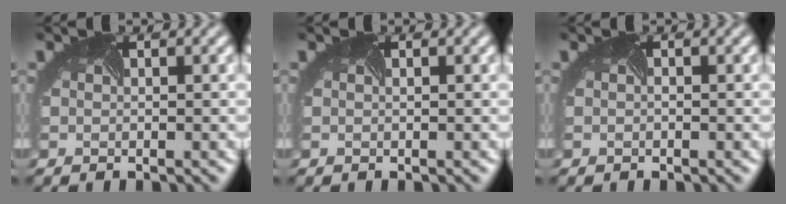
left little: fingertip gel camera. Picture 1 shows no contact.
{"total": 0.0}
{"total": 0.0}